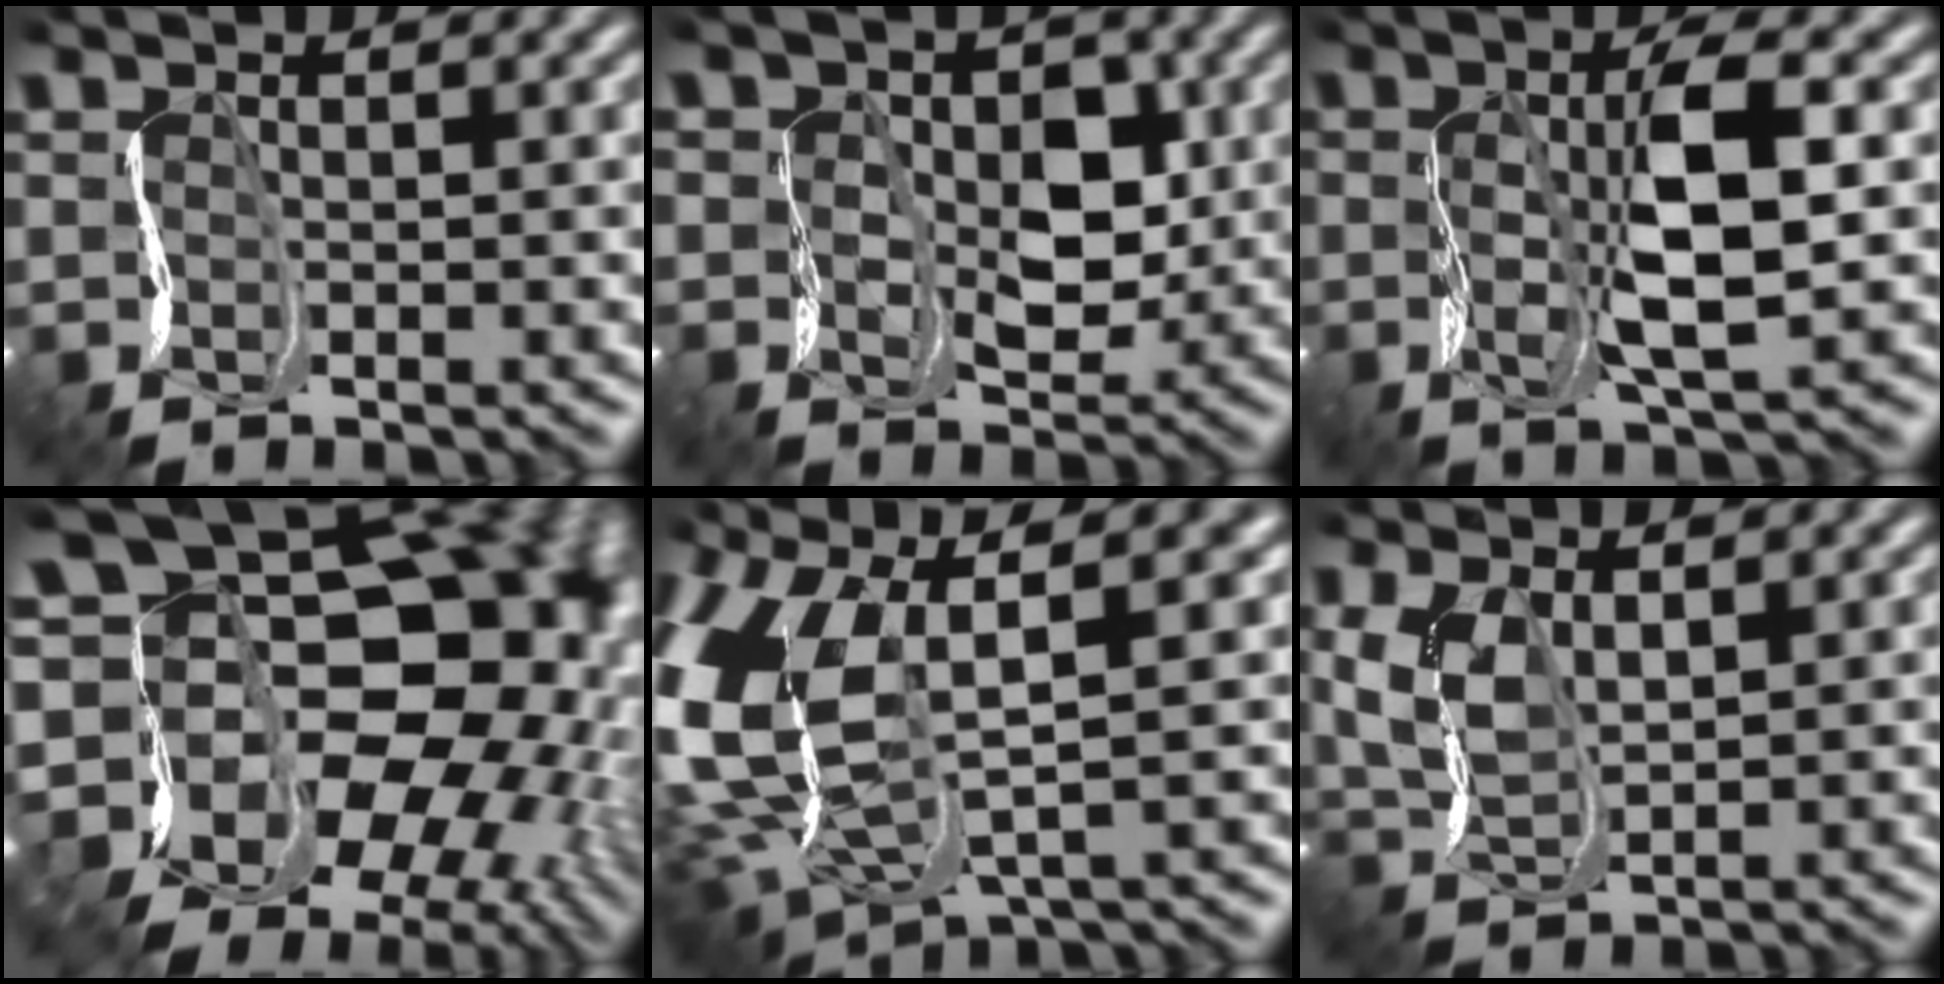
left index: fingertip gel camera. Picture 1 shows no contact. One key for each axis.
{"total": 4.0, "fx": -0.3, "fy": 3.0, "fz": 2.6, "tx": -0.061, "ty": -0.011, "tz": 0.005}
{"total": 5.0, "fx": -0.1, "fy": 0.9, "fz": 4.9, "tx": -0.108, "ty": 0.000, "tz": 0.002}
{"total": 20.1, "fx": -2.2, "fy": 16.2, "fz": 11.8, "tx": -0.170, "ty": 0.040, "tz": -0.059}
{"total": 10.1, "fx": 1.2, "fy": 5.4, "fz": 8.4, "tx": -0.233, "ty": -0.019, "tz": 0.037}
{"total": 2.9, "fx": 0.9, "fy": 1.3, "fz": 2.4, "tx": -0.088, "ty": -0.002, "tz": 0.023}